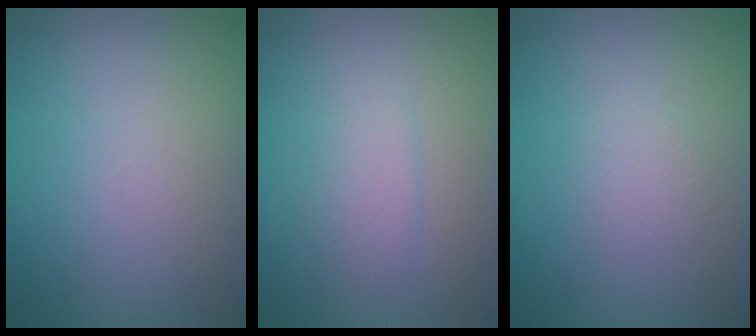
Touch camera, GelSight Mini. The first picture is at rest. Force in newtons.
{"total": 1.7, "press": 1.7, "slide": 0.1}
{"total": 1.1, "press": 1.1, "slide": 0.0}